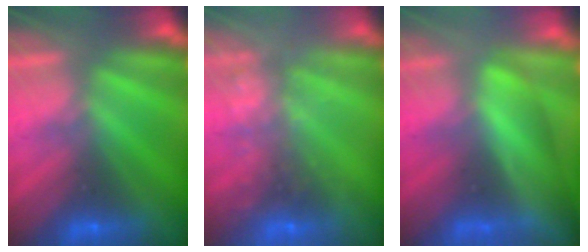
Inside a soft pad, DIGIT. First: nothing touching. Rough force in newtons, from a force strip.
{"total": 6.8}
{"total": 4.0}